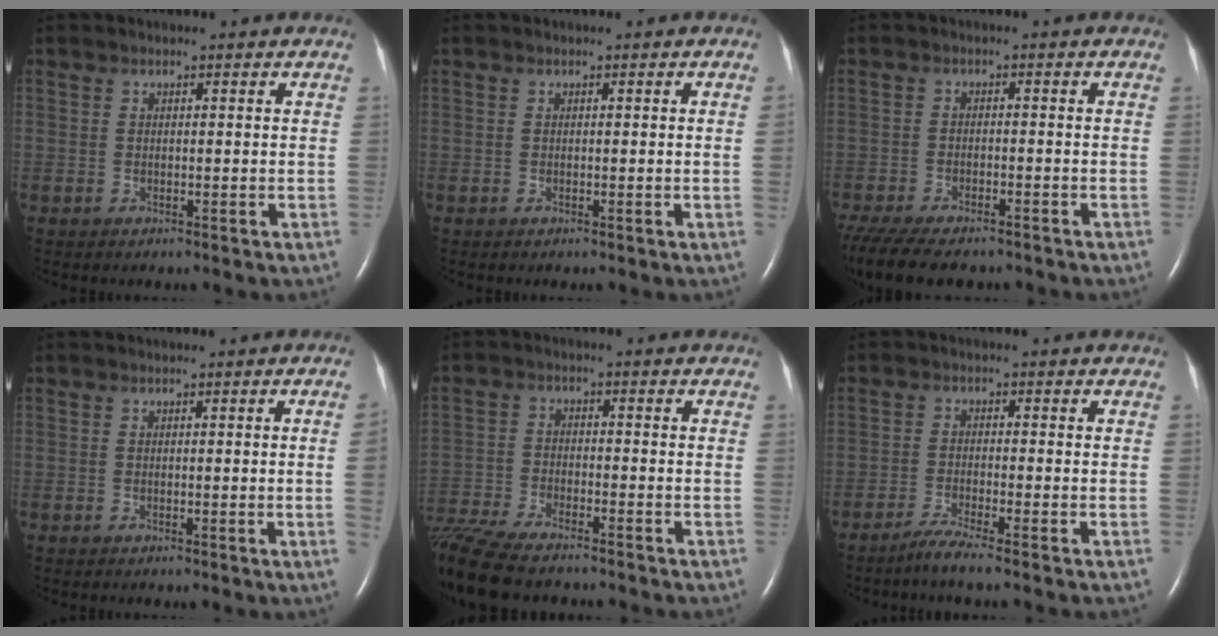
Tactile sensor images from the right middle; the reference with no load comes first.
{"total": 0.5, "force": [0.0, -0.2, 0.5], "torque": [-0.007, -0.001, 0.000]}
{"total": 14.3, "force": [-11.5, 4.6, 7.0], "torque": [-0.163, -0.026, -0.166]}
{"total": 1.9, "force": [-0.1, -0.9, 1.7], "torque": [-0.021, -0.002, 0.000]}
{"total": 14.4, "force": [-12.1, 3.1, 7.1], "torque": [-0.164, -0.025, -0.203]}
{"total": 3.1, "force": [-2.5, -0.8, 1.7], "torque": [-0.047, -0.011, -0.054]}